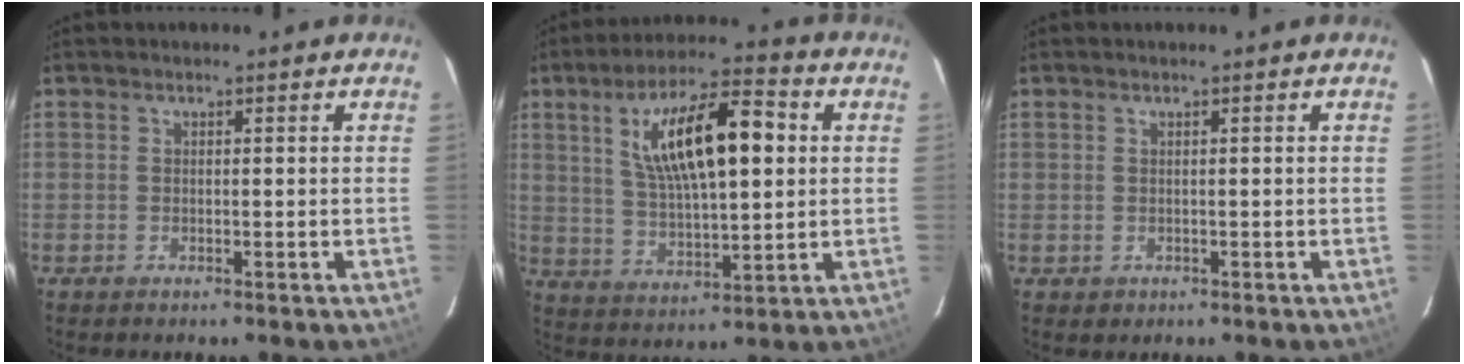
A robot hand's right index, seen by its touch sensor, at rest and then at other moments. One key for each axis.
{"total": 16.6, "fx": 4.3, "fy": 5.7, "fz": 15.0, "tx": -0.260, "ty": 0.023, "tz": 0.083}
{"total": 1.0, "fx": 0.2, "fy": 0.9, "fz": 0.1, "tx": 0.007, "ty": 0.003, "tz": 0.003}